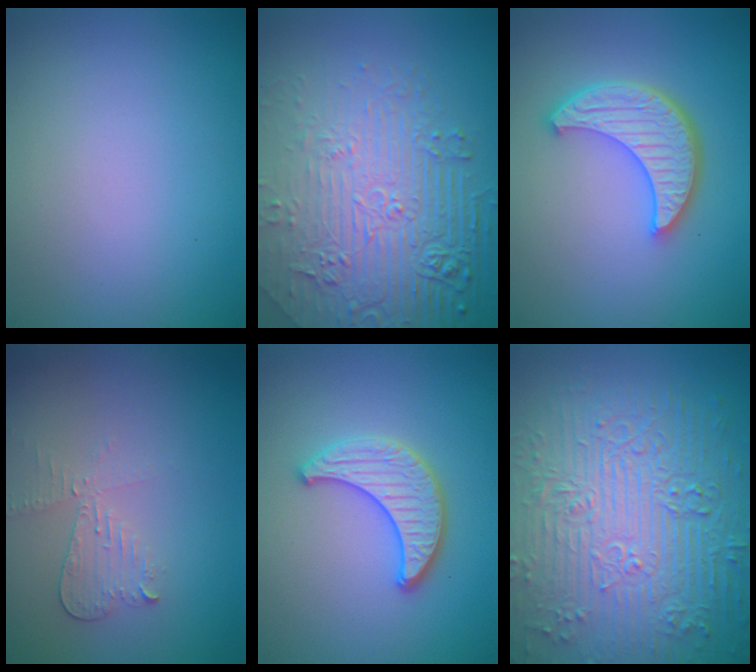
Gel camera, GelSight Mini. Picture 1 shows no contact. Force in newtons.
{"total": 9.0, "press": 6.1, "slide": 6.5}
{"total": 5.8, "press": 4.4, "slide": 3.8}
{"total": 2.2, "press": 2.2, "slide": 0.2}
{"total": 3.3, "press": 3.2, "slide": 0.4}
{"total": 11.0, "press": 7.5, "slide": 8.0}